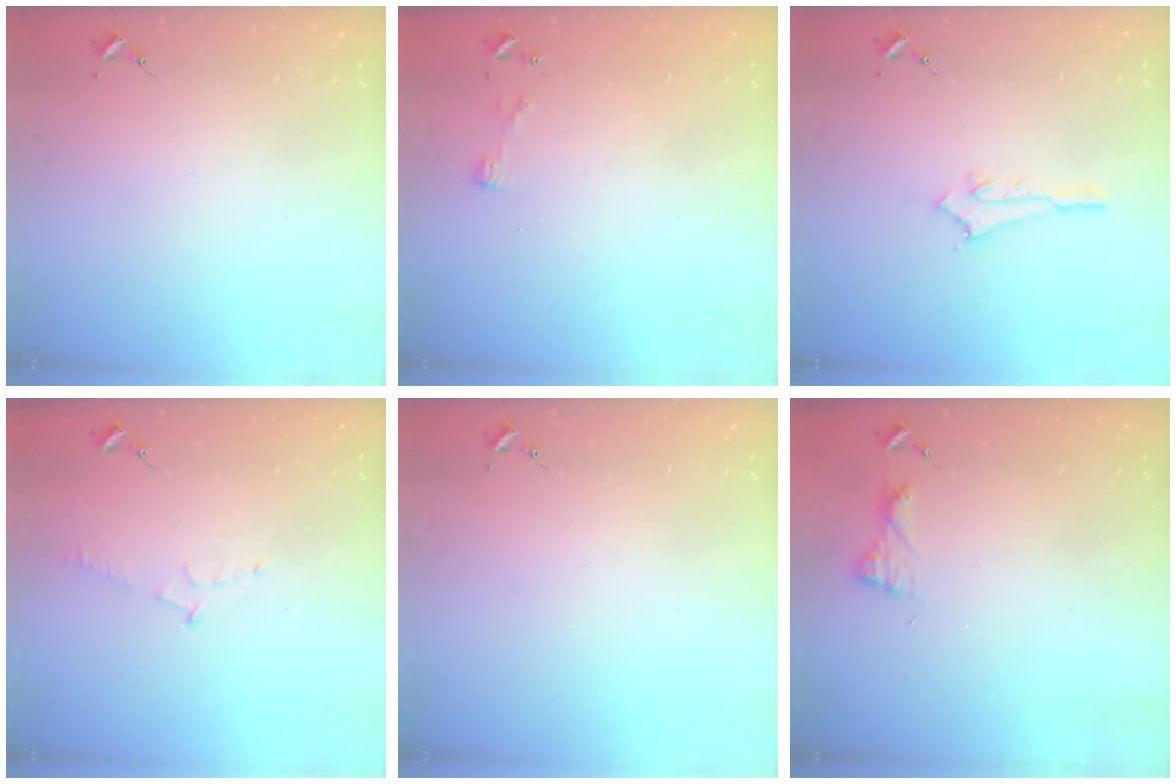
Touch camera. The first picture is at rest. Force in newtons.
{"total": 3.3, "press": 3.3, "slide": 0.4}
{"total": 2.9, "press": 2.8, "slide": 0.4}
{"total": 5.7, "press": 5.7, "slide": 0.6}
{"total": 0.0}
{"total": 5.0, "press": 4.9, "slide": 0.6}